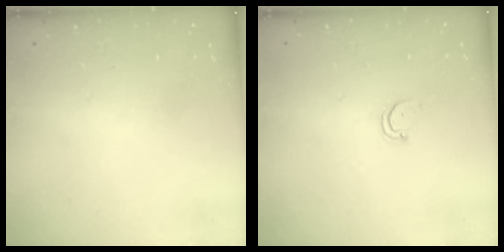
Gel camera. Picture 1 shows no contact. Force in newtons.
{"total": 2.5, "press": 2.5, "slide": 0.3}